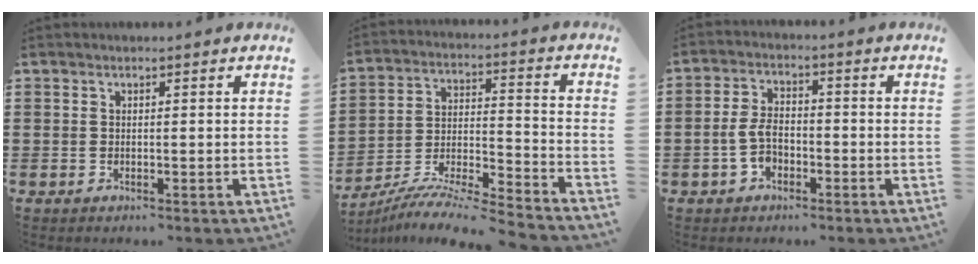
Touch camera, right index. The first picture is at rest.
{"total": 8.2, "force": [-7.8, -0.3, 2.5], "torque": [-0.044, -0.003, -0.158]}
{"total": 4.8, "force": [-1.6, 2.7, 3.6], "torque": [-0.096, -0.004, -0.038]}